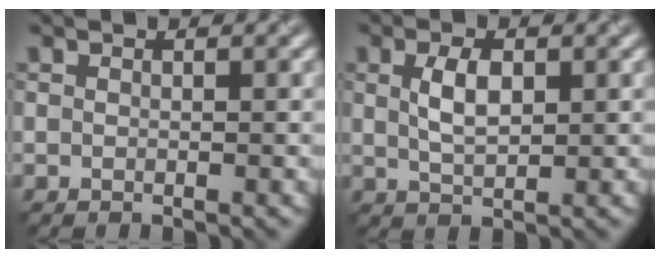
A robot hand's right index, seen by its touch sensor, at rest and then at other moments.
{"total": 3.1, "force": [0.8, 1.5, 2.6], "torque": [-0.058, 0.001, 0.018]}